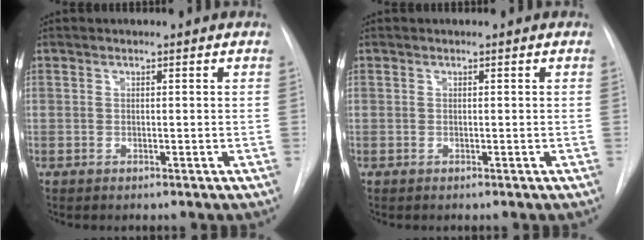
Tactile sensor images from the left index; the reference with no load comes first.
{"total": 0.0}